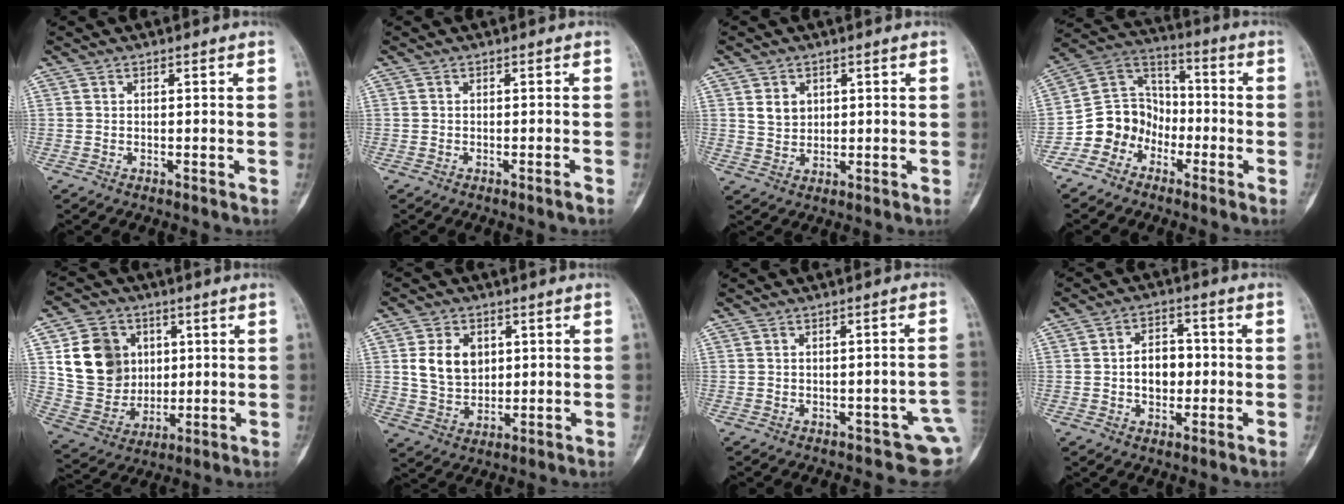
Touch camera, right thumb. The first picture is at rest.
{"total": 1.3, "force": [-1.0, -0.2, 0.8], "torque": [-0.018, 0.008, -0.014]}
{"total": 3.8, "force": [1.3, 3.1, 1.8], "torque": [-0.014, -0.010, 0.029]}
{"total": 10.8, "force": [-5.3, 9.1, 2.5], "torque": [-0.008, 0.079, -0.109]}
{"total": 15.2, "force": [3.8, 12.9, 7.1], "torque": [-0.095, -0.008, 0.083]}
{"total": 8.8, "force": [2.2, 6.6, 5.4], "torque": [-0.071, -0.013, 0.047]}
{"total": 5.6, "force": [-2.0, 2.7, 4.5], "torque": [-0.028, 0.014, -0.022]}
{"total": 7.5, "force": [-0.4, 5.4, 5.2], "torque": [-0.056, 0.016, -0.009]}